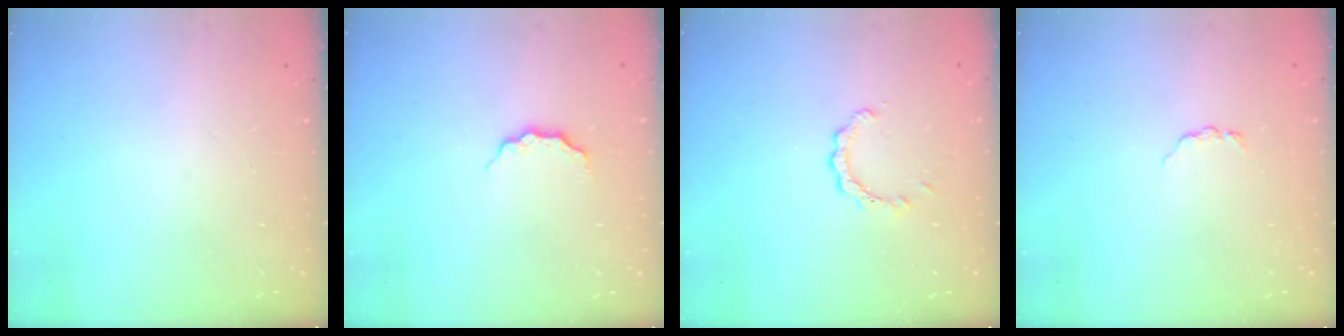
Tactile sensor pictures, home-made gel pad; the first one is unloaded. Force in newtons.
{"total": 2.7, "press": 2.6, "slide": 0.3}
{"total": 2.0, "press": 2.0, "slide": 0.2}
{"total": 3.3, "press": 3.3, "slide": 0.4}